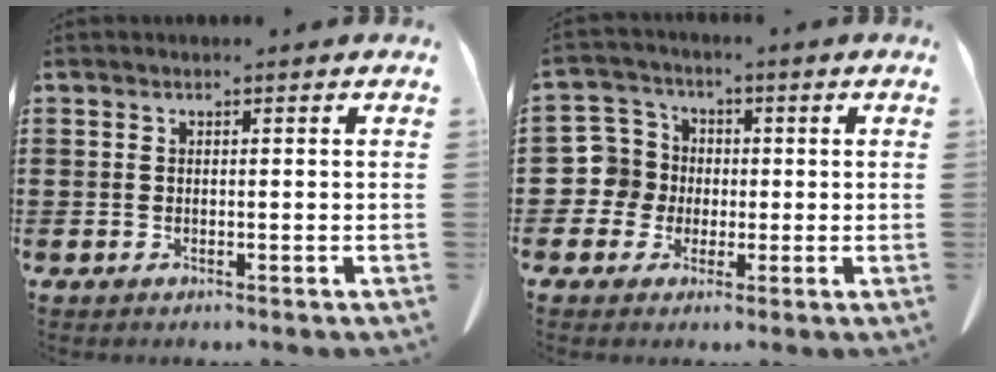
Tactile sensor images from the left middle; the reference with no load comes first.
{"total": 6.3, "force": [-0.4, 6.1, 1.4], "torque": [-0.070, 0.006, -0.010]}